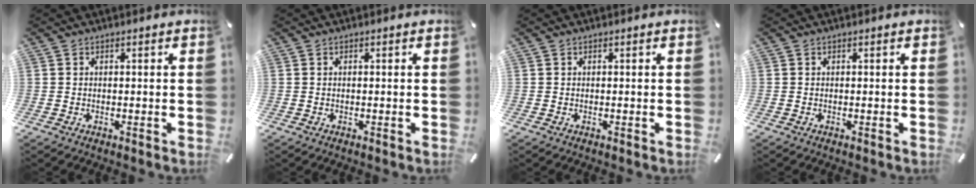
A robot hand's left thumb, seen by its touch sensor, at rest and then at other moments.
{"total": 0.0}
{"total": 0.0}
{"total": 0.0}